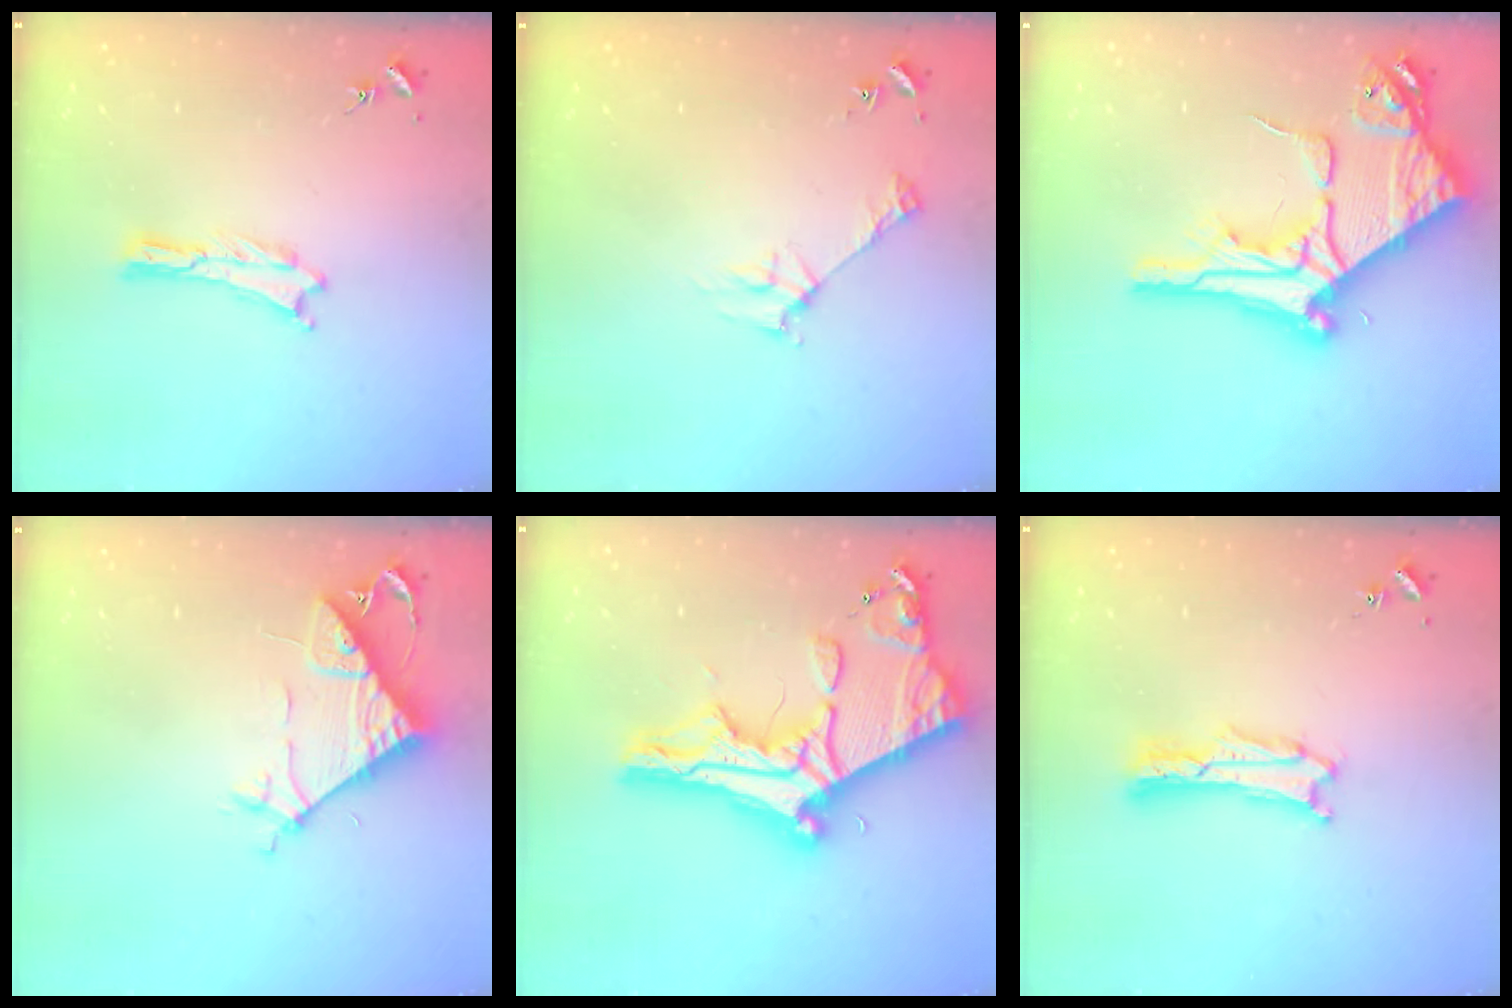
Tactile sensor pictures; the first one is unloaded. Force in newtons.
{"total": 2.8, "press": 2.8, "slide": 0.3}
{"total": 13.6, "press": 13.5, "slide": 1.1}
{"total": 7.8, "press": 7.8, "slide": 0.7}
{"total": 14.3, "press": 14.3, "slide": 1.2}
{"total": 1.7, "press": 1.7, "slide": 0.3}